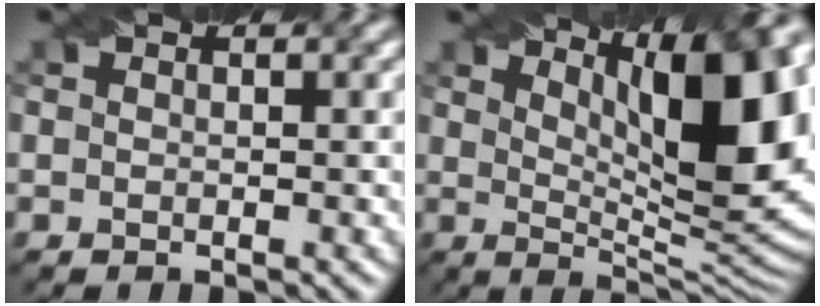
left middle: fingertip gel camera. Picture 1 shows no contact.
{"total": 13.9, "force": [5.1, 4.9, 11.9], "torque": [-0.138, 0.012, 0.077]}